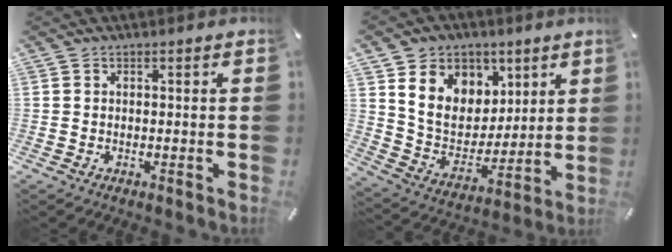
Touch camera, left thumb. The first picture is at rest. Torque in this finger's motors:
{"motor_torque": [0.76, 0.35, 1.59, -1.18, 0.40]}